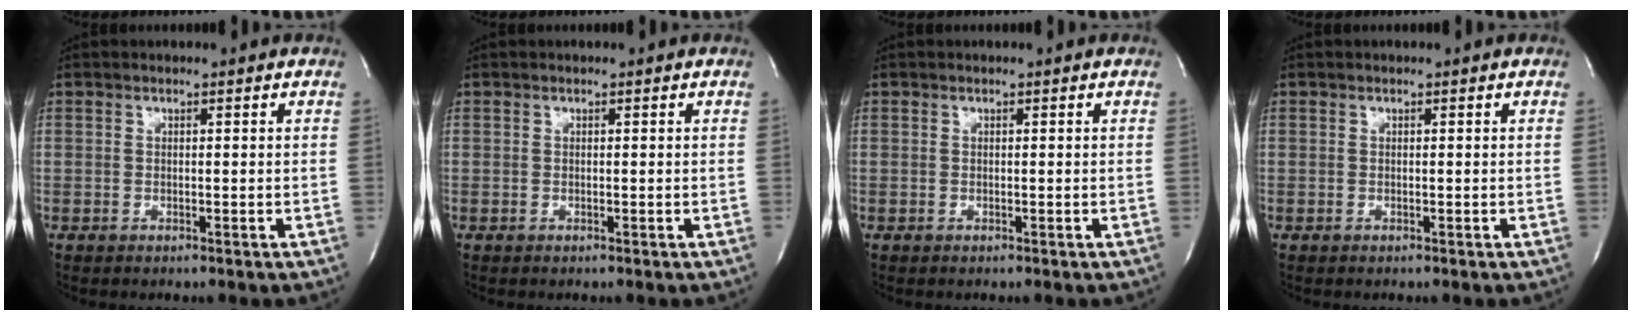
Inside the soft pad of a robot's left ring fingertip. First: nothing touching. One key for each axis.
{"total": 0.0}
{"total": 0.0}
{"total": 0.0}